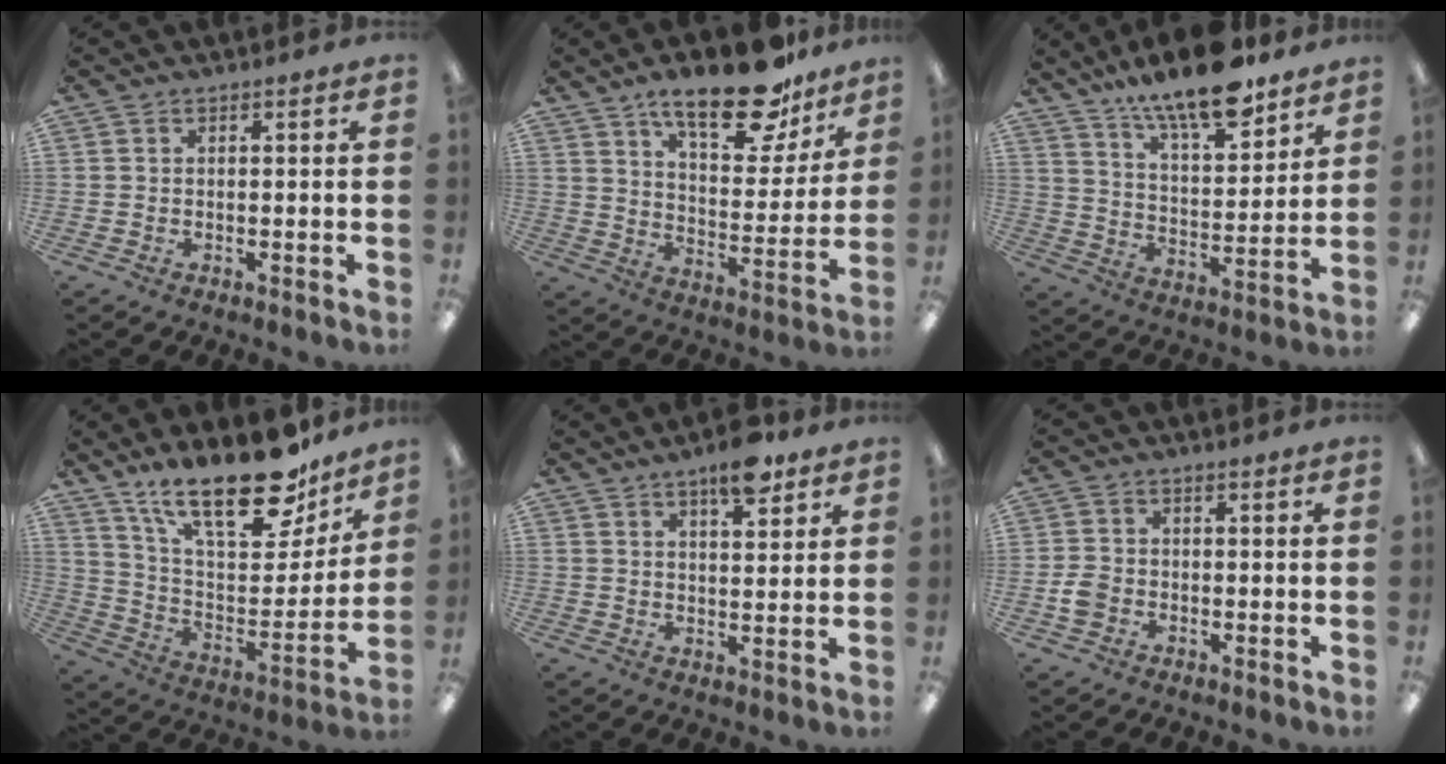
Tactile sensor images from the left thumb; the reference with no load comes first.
{"total": 19.9, "force": [13.9, 8.0, 11.7], "torque": [-0.174, -0.077, 0.231]}
{"total": 16.2, "force": [13.0, 4.7, 8.5], "torque": [-0.144, -0.083, 0.222]}
{"total": 24.3, "force": [17.4, 9.5, 14.1], "torque": [-0.214, -0.112, 0.301]}
{"total": 8.4, "force": [6.0, 2.9, 5.2], "torque": [-0.066, -0.033, 0.098]}
{"total": 3.5, "force": [-1.2, 2.8, 1.8], "torque": [-0.036, 0.005, -0.023]}